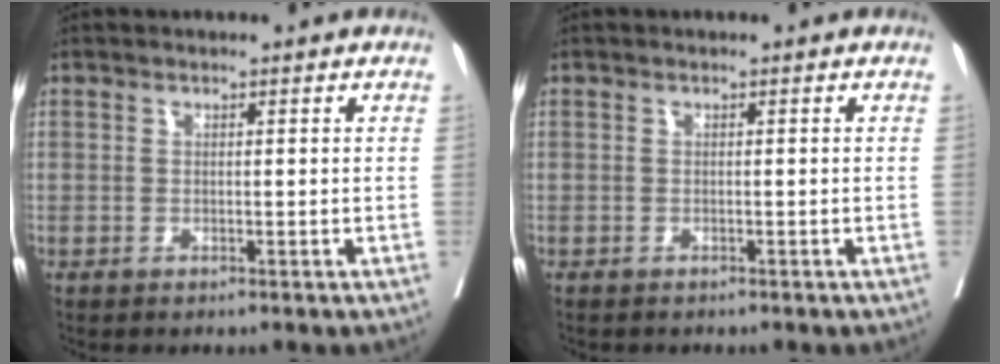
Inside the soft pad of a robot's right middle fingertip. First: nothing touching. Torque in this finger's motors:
{"motor_torque": [-0.02, 0.02, -0.07, 0.00]}